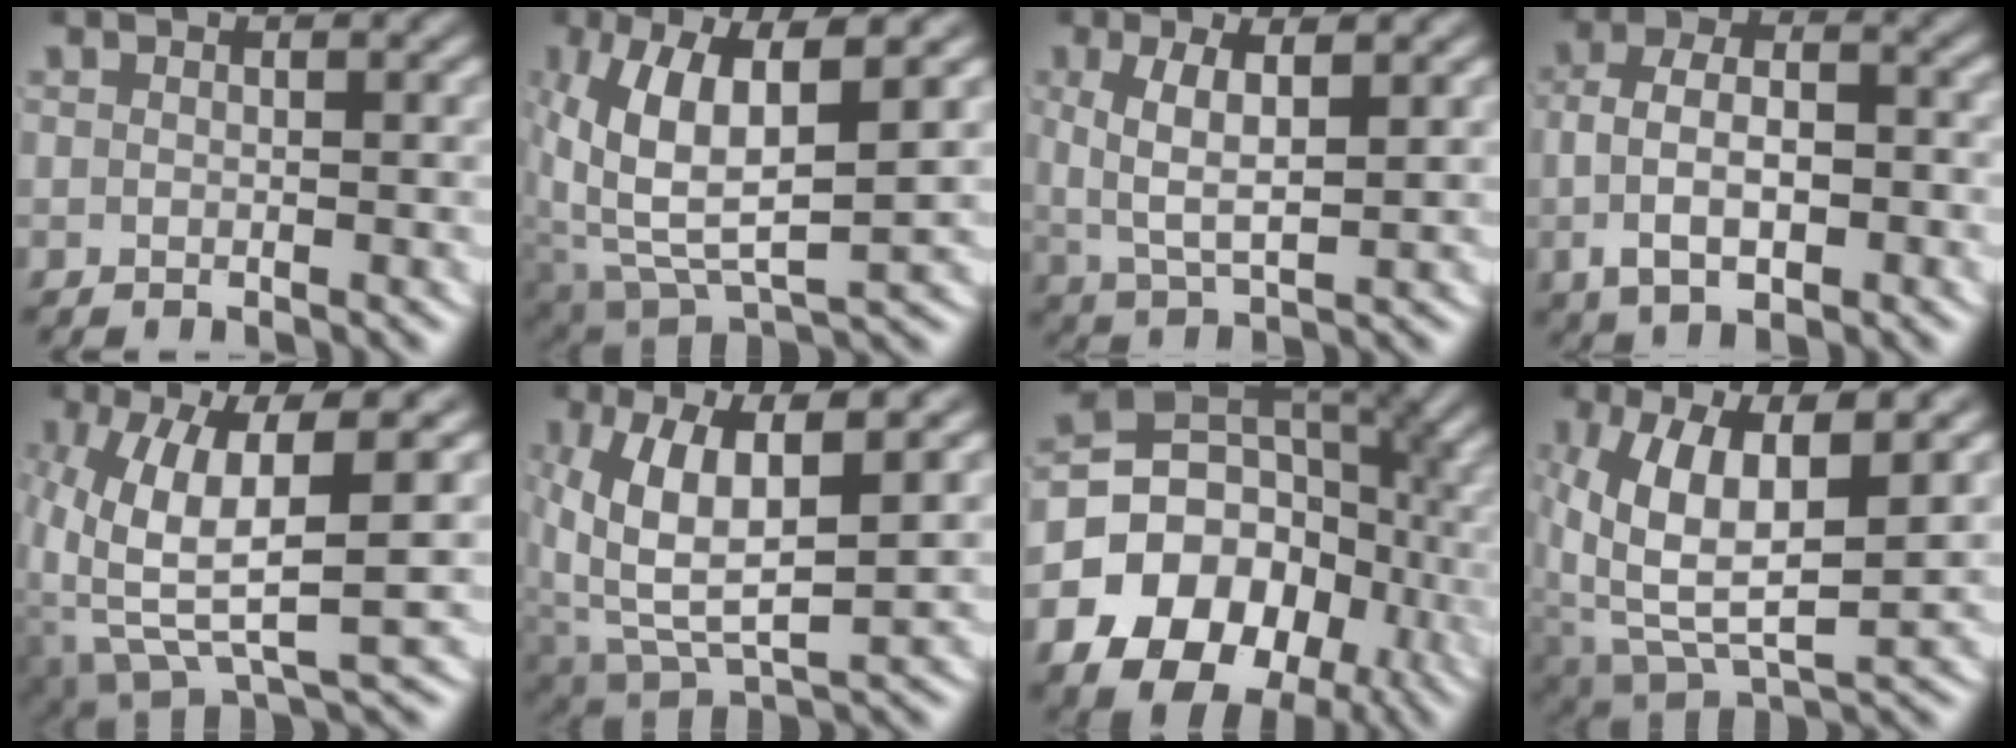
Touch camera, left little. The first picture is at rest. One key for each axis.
{"total": 10.1, "fx": 0.1, "fy": 6.0, "fz": 8.1, "tx": -0.169, "ty": -0.029, "tz": 0.023}
{"total": 4.1, "fx": 0.6, "fy": 1.8, "fz": 3.6, "tx": -0.083, "ty": -0.013, "tz": 0.024}
{"total": 5.8, "fx": -1.2, "fy": 3.3, "fz": 4.6, "tx": -0.079, "ty": -0.003, "tz": -0.018}
{"total": 9.9, "fx": -0.7, "fy": 5.2, "fz": 8.4, "tx": -0.165, "ty": -0.028, "tz": 0.009}
{"total": 9.0, "fx": 0.2, "fy": 5.5, "fz": 7.2, "tx": -0.153, "ty": -0.029, "tz": 0.024}
{"total": 18.9, "fx": -3.7, "fy": 15.2, "fz": 10.6, "tx": -0.213, "ty": -0.052, "tz": -0.052}
{"total": 10.0, "fx": -0.4, "fy": 6.0, "fz": 8.0, "tx": -0.164, "ty": -0.036, "tz": 0.018}